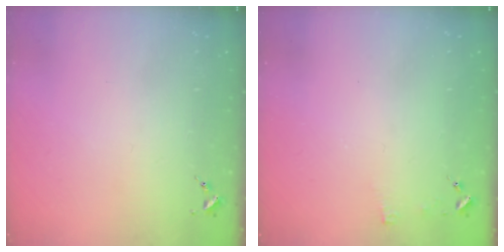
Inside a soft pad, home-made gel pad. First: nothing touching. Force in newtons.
{"total": 3.4, "press": 3.3, "slide": 0.3}